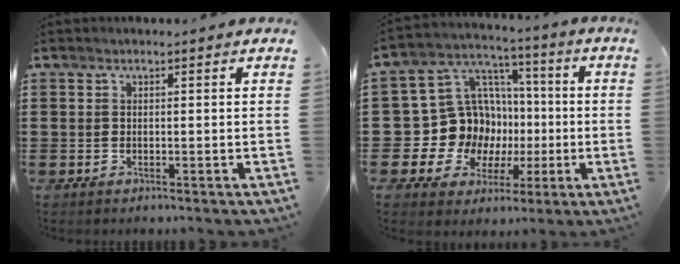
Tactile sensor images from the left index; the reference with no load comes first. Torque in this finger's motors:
{"motor_torque": [0.88, 0.62, 0.51, 0.03]}